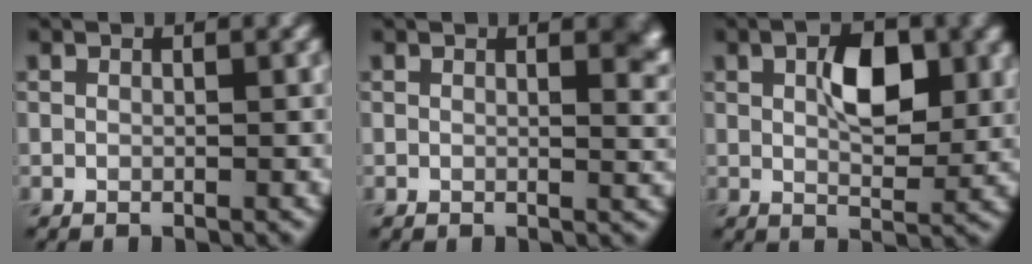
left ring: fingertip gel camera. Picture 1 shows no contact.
{"total": 2.3, "force": [1.2, 0.8, 1.8], "torque": [-0.011, -0.002, 0.017]}
{"total": 5.6, "force": [1.2, 2.9, 4.6], "torque": [-0.071, 0.000, 0.020]}